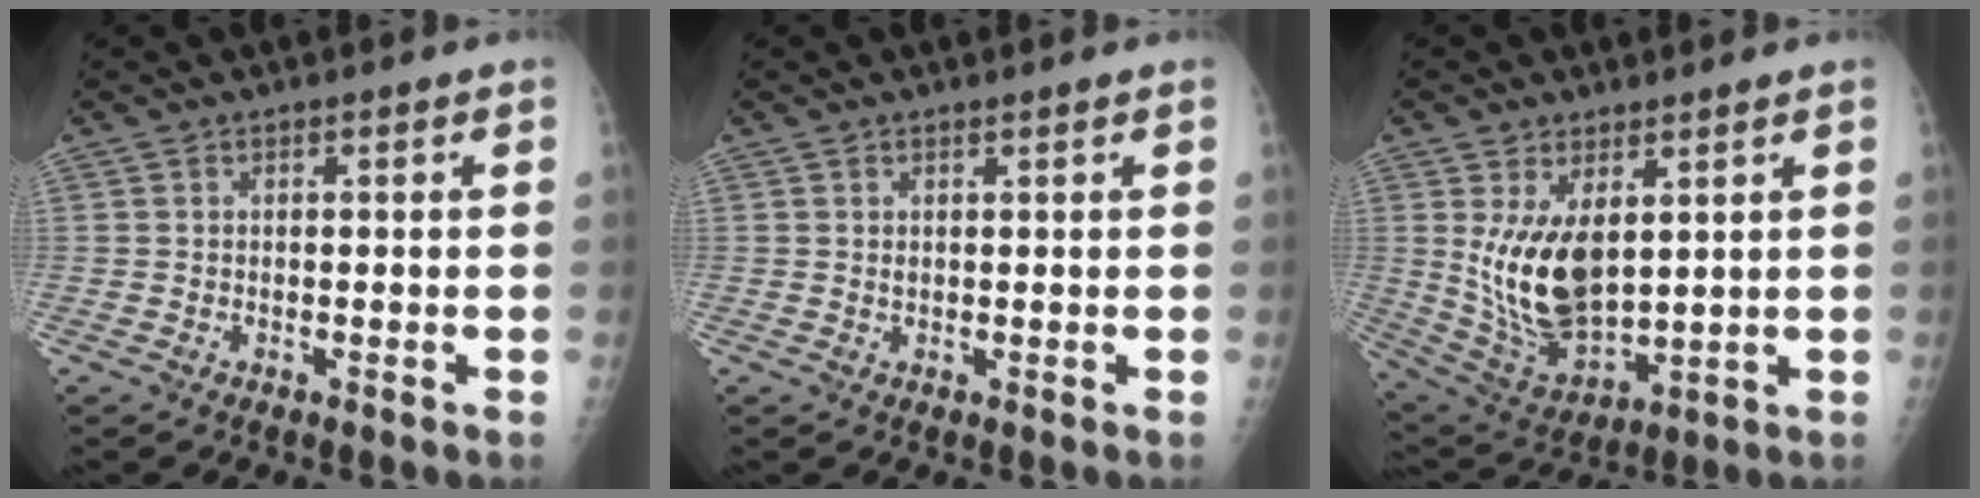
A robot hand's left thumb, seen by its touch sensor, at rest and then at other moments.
{"total": 0.8, "force": [0.6, 0.3, 0.5], "torque": [-0.007, -0.004, 0.012]}
{"total": 13.2, "force": [3.3, 7.2, 10.6], "torque": [-0.180, -0.027, 0.086]}